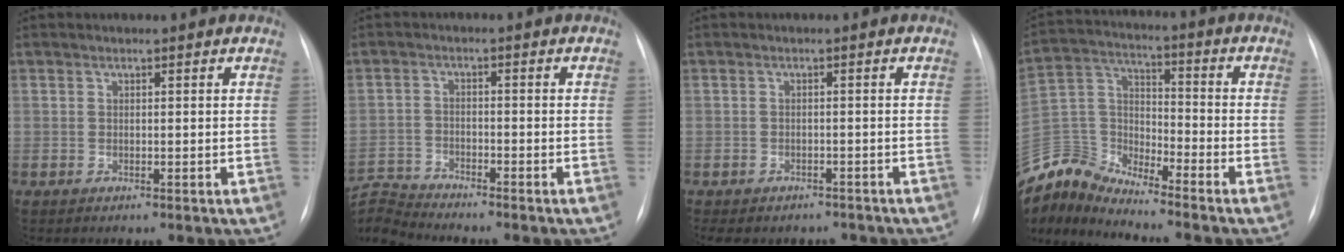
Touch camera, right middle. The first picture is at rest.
{"total": 6.7, "force": [-6.6, -0.9, -0.6], "torque": [0.001, 0.007, -0.126]}
{"total": 9.6, "force": [-7.7, 5.1, 2.7], "torque": [-0.058, 0.000, -0.089]}
{"total": 10.8, "force": [-10.8, 0.4, 0.2], "torque": [-0.018, 0.045, -0.218]}